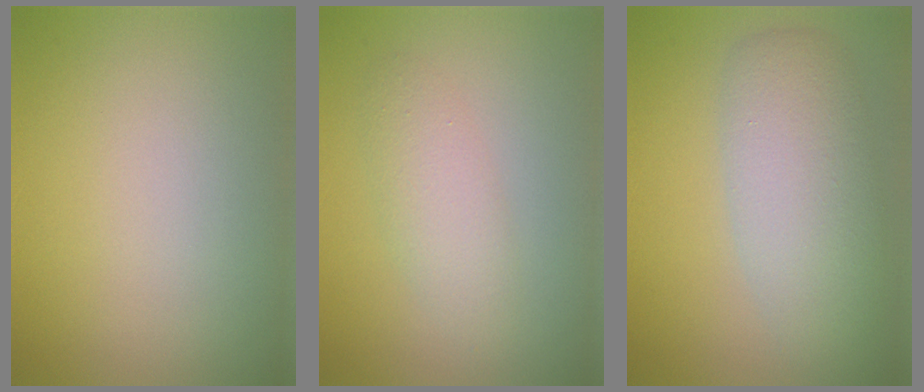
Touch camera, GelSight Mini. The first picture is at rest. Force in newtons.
{"total": 2.4, "press": 2.4, "slide": 0.2}
{"total": 5.6, "press": 5.6, "slide": 0.3}